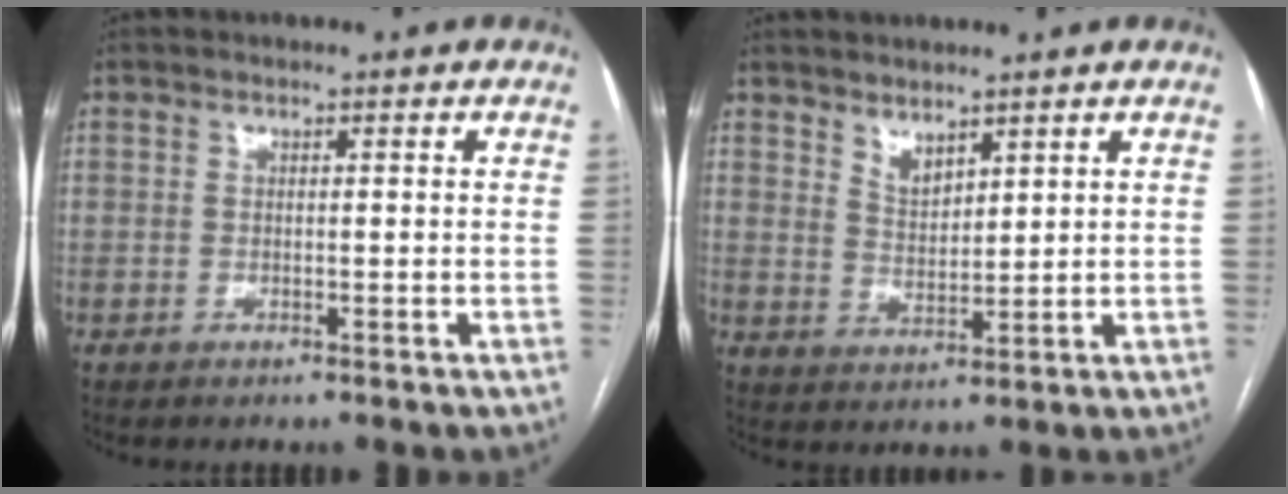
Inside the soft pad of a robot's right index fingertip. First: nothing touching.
{"total": 3.3, "force": [2.6, 1.3, 1.5], "torque": [-0.029, -0.007, 0.058]}